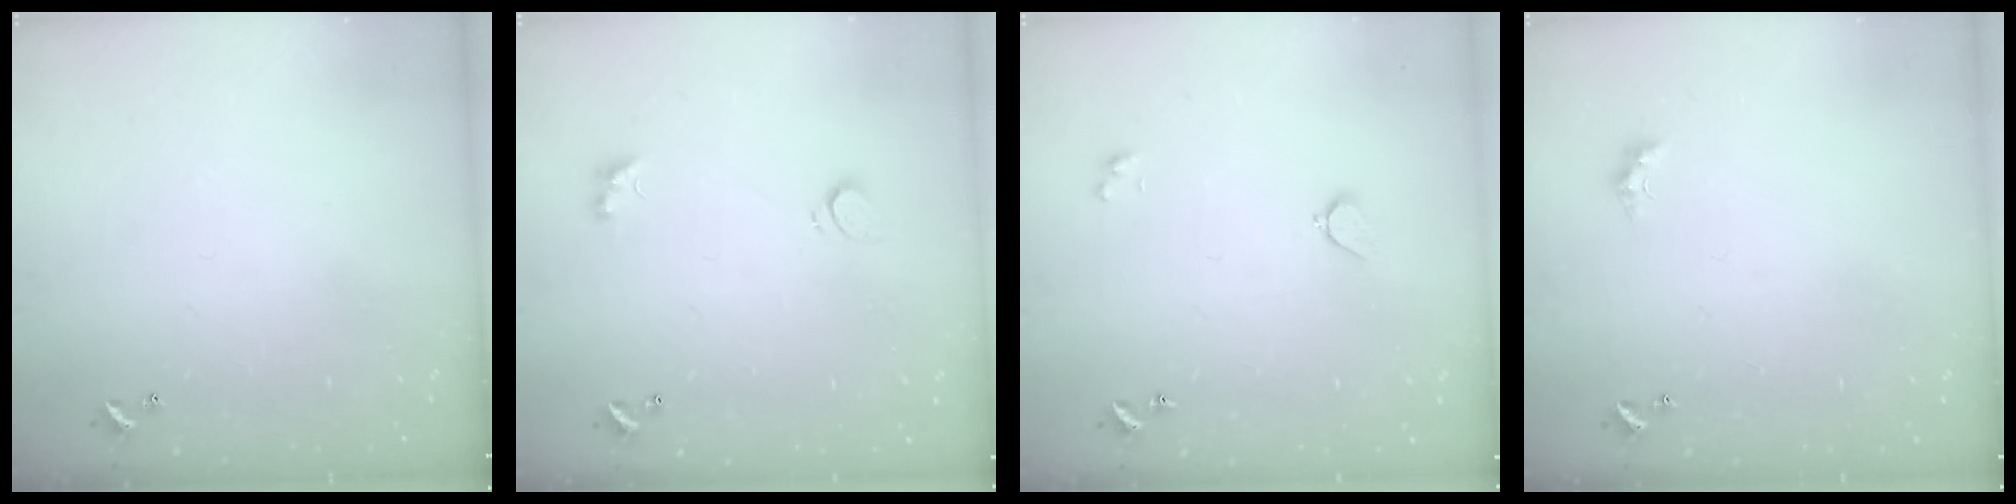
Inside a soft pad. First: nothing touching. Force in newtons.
{"total": 3.0, "press": 2.7, "slide": 1.1}
{"total": 2.0, "press": 1.9, "slide": 0.6}
{"total": 1.1, "press": 1.1, "slide": 0.4}